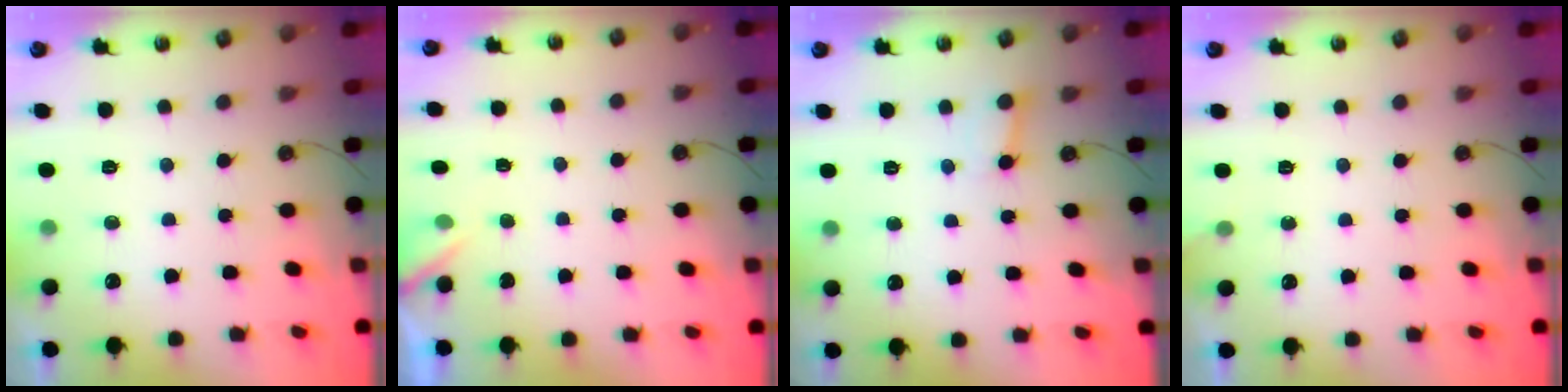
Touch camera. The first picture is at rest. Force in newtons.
{"total": 2.9, "press": 2.9, "slide": 0.3}
{"total": 2.6, "press": 2.6, "slide": 0.3}
{"total": 2.8, "press": 2.8, "slide": 0.2}